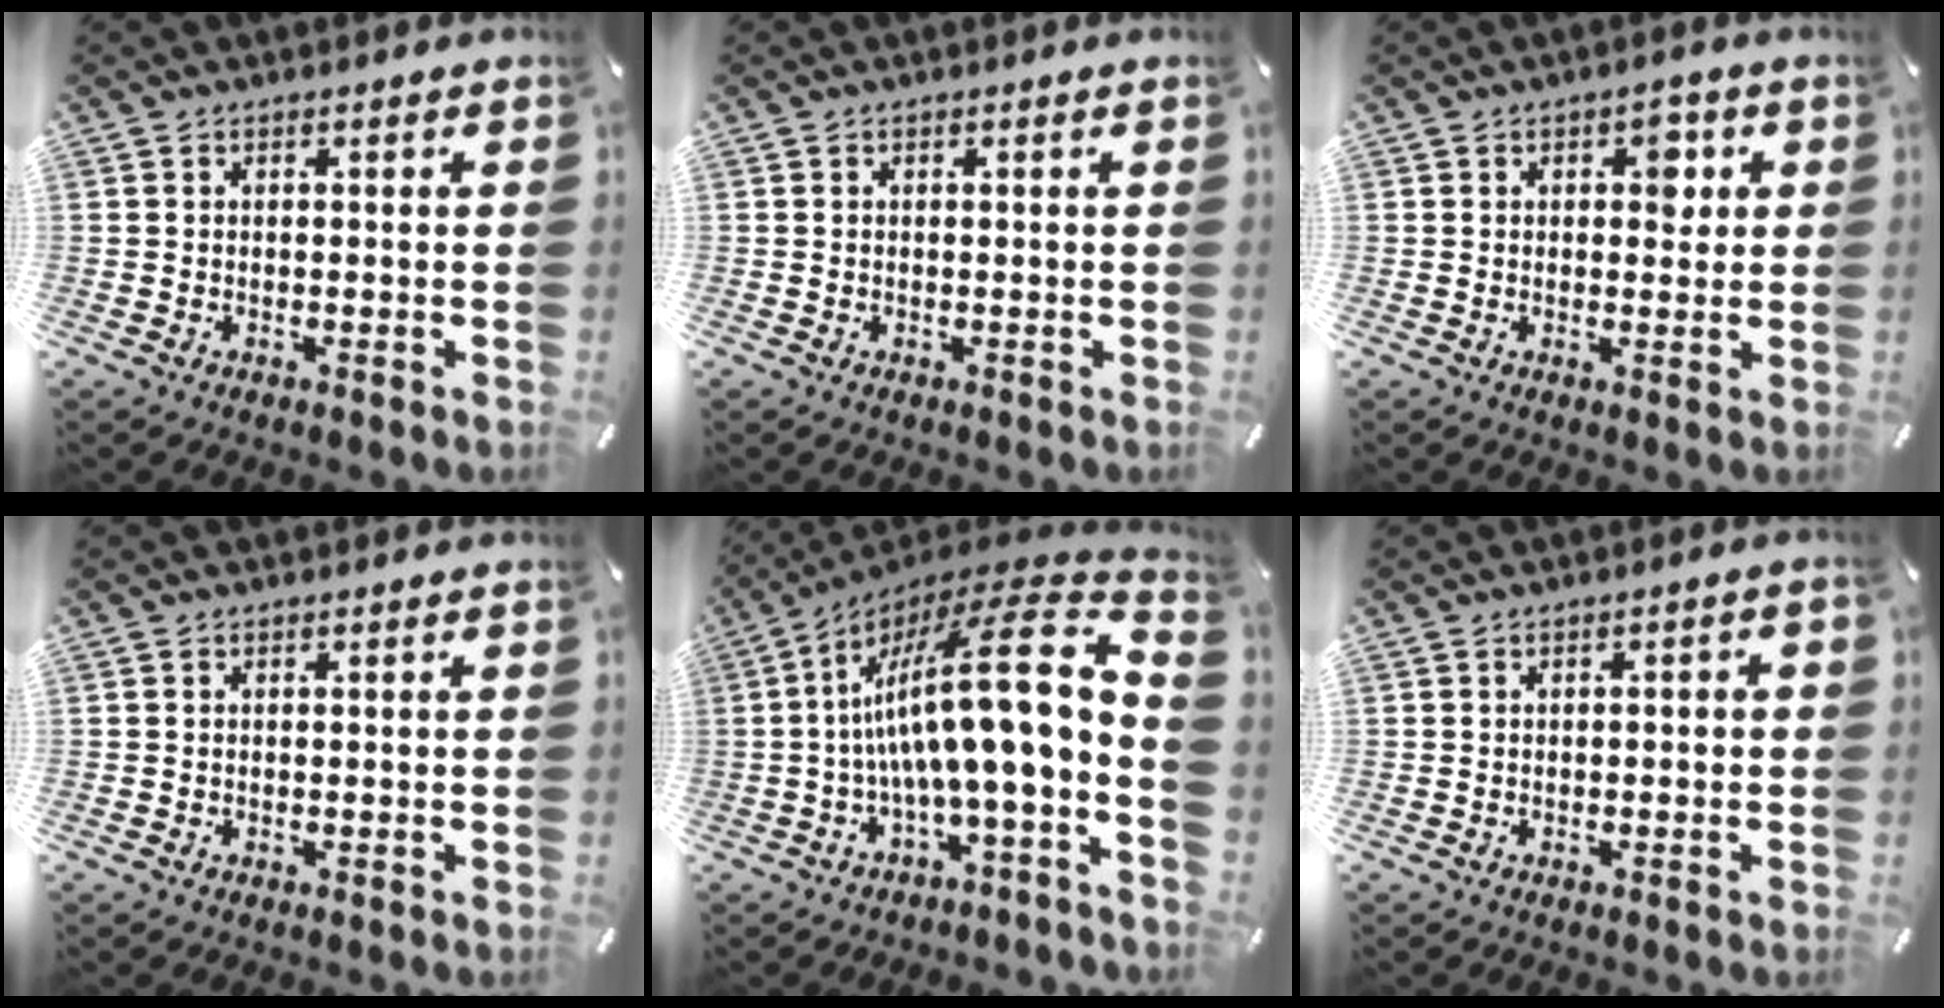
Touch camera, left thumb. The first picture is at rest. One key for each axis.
{"total": 0.0}
{"total": 4.1, "fx": 1.3, "fy": 2.6, "fz": 2.9, "tx": -0.024, "ty": -0.009, "tz": 0.010}
{"total": 0.0}
{"total": 22.2, "fx": 2.4, "fy": 5.1, "fz": 21.5, "tx": -0.364, "ty": -0.038, "tz": 0.031}
{"total": 1.4, "fx": -0.3, "fy": 0.5, "fz": 1.2, "tx": -0.021, "ty": 0.001, "tz": -0.006}